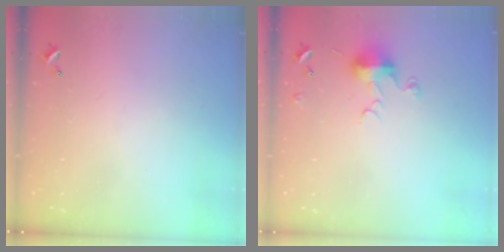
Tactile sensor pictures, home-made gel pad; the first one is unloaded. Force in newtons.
{"total": 7.4, "press": 7.4, "slide": 1.0}